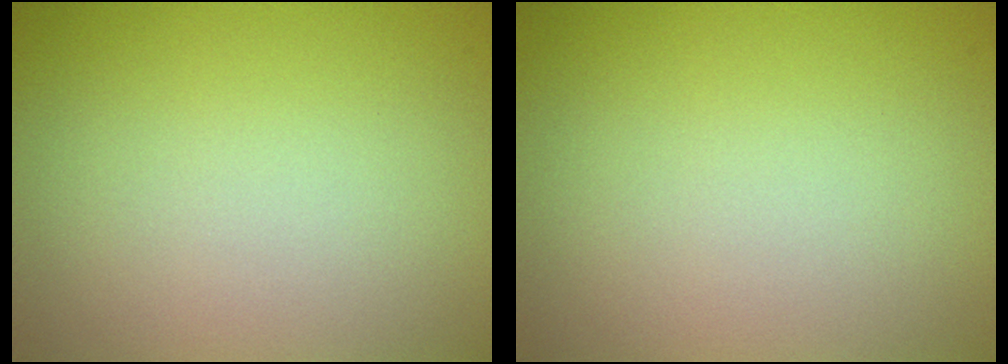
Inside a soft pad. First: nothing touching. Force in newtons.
{"total": 0.0}